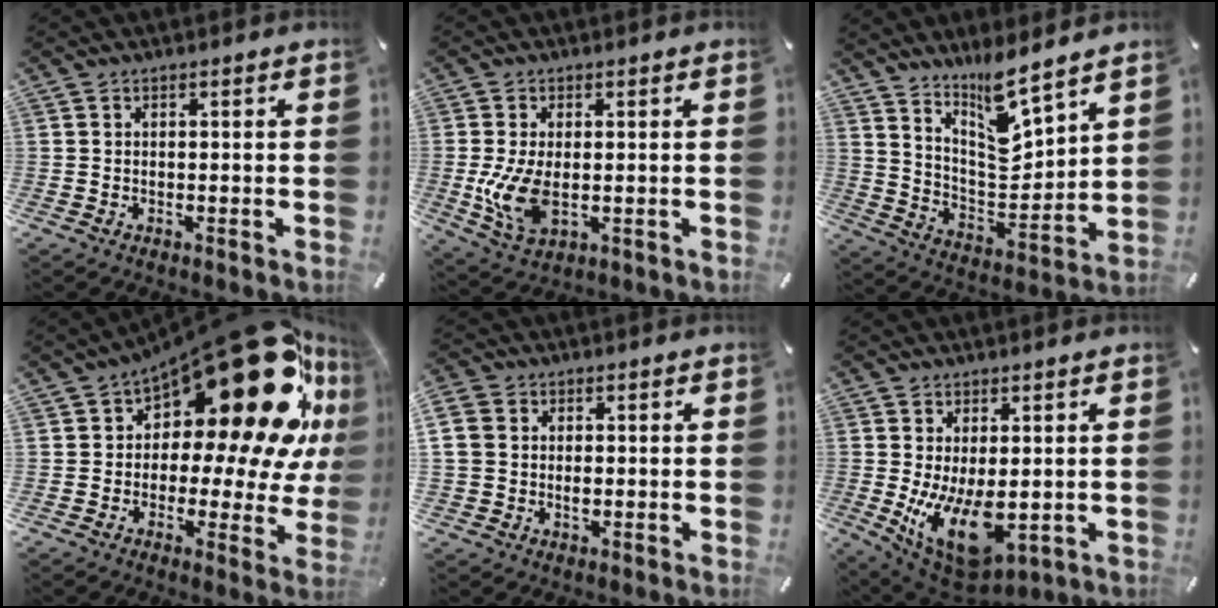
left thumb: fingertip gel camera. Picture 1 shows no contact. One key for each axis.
{"total": 9.5, "fx": -0.7, "fy": 5.2, "fz": 7.9, "tx": -0.178, "ty": -0.015, "tz": -0.011}
{"total": 10.7, "fx": 9.3, "fy": 2.8, "fz": 4.6, "tx": -0.079, "ty": -0.086, "tz": 0.163}
{"total": 27.5, "fx": 12.2, "fy": 12.1, "fz": 21.4, "tx": -0.290, "ty": -0.116, "tz": 0.211}
{"total": 5.6, "fx": 0.3, "fy": 5.0, "fz": 2.5, "tx": -0.069, "ty": 0.000, "tz": 0.003}
{"total": 13.4, "fx": -1.0, "fy": 7.1, "fz": 11.3, "tx": -0.191, "ty": -0.019, "tz": -0.006}